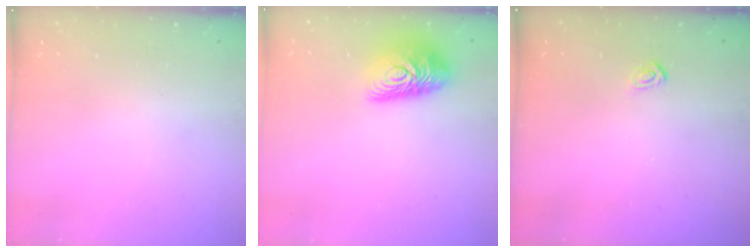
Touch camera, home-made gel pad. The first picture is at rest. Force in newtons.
{"total": 15.0, "press": 15.0, "slide": 1.0}
{"total": 3.6, "press": 3.6, "slide": 0.4}